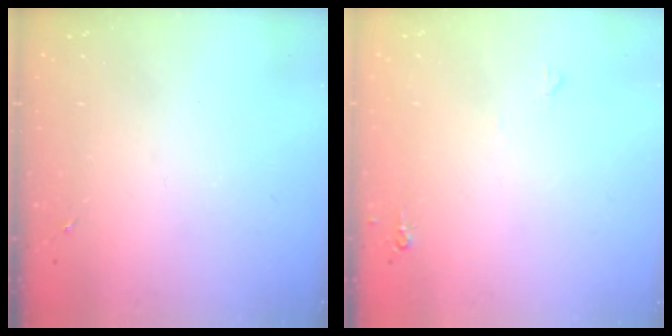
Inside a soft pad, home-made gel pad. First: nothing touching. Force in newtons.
{"total": 4.1, "press": 4.0, "slide": 0.7}